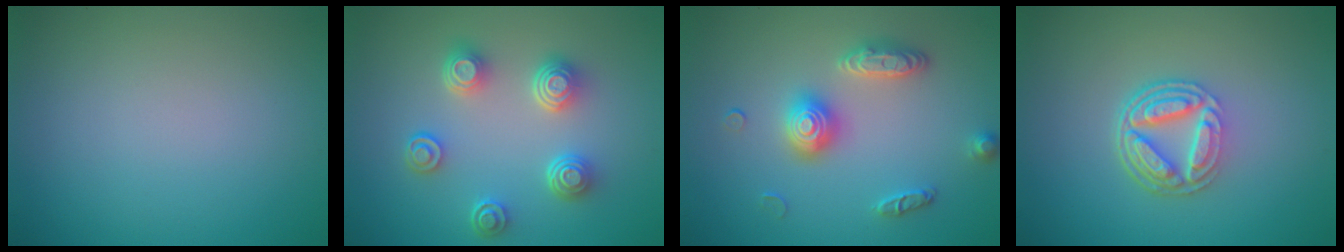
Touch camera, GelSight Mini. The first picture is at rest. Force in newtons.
{"total": 4.4, "press": 3.4, "slide": 2.7}
{"total": 3.2, "press": 3.2, "slide": 0.4}
{"total": 5.3, "press": 3.9, "slide": 3.7}